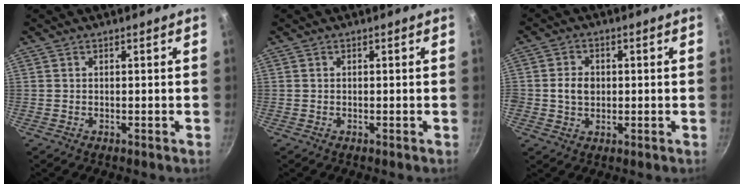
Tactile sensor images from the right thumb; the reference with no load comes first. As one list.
[{"total": 0.0}, {"total": 4.5, "force": [0.1, 3.7, 2.7], "torque": [-0.033, 0.005, 0.000]}]